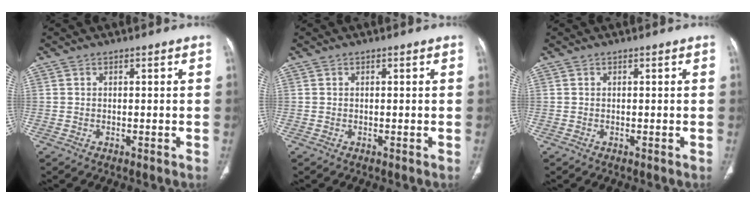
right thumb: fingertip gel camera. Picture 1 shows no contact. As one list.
[{"total": 0.0}, {"total": 0.0}]